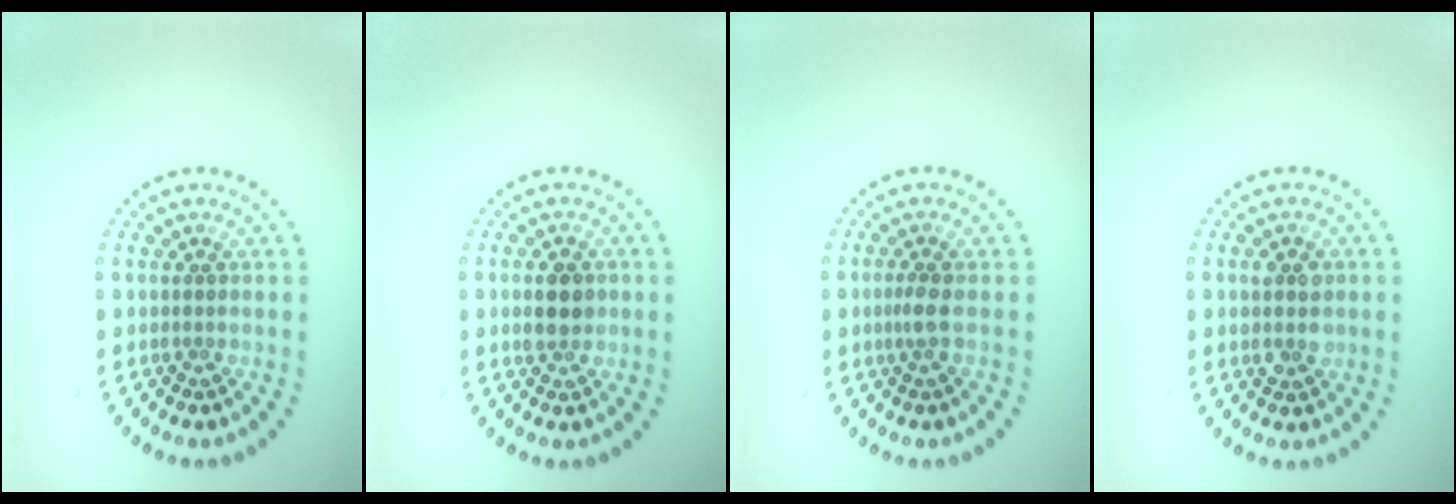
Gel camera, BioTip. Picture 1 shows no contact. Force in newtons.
{"total": 2.7, "press": 2.7, "slide": 0.2}
{"total": 1.4, "press": 1.1, "slide": 0.9}
{"total": 2.6, "press": 2.6, "slide": 0.3}